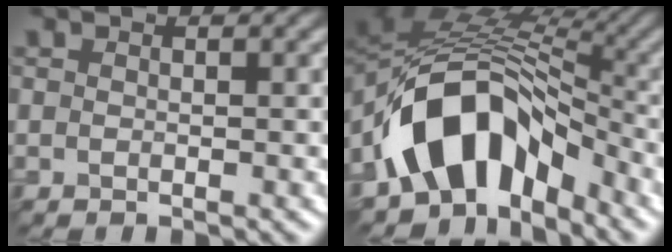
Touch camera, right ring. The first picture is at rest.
{"total": 10.4, "force": [-5.5, 6.4, 6.2], "torque": [-0.108, 0.024, -0.089]}